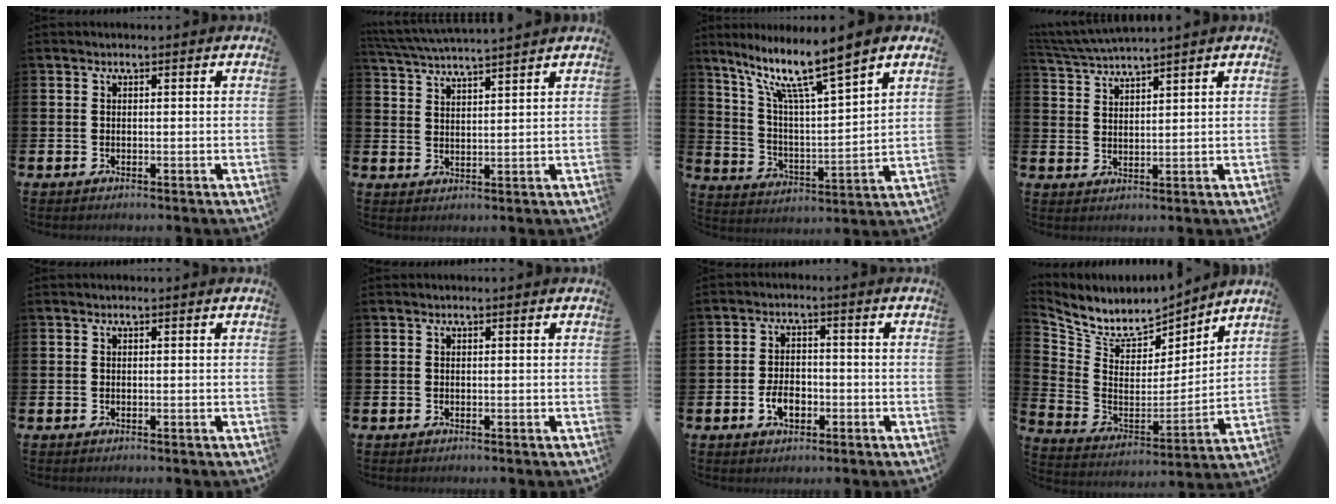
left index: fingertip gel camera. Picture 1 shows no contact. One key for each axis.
{"total": 4.3, "fx": 4.2, "fy": -0.5, "fz": 0.6, "tx": -0.027, "ty": -0.025, "tz": 0.074}
{"total": 10.1, "fx": 7.9, "fy": 1.3, "fz": 6.2, "tx": -0.151, "ty": -0.047, "tz": 0.127}
{"total": 3.8, "fx": 3.8, "fy": -0.6, "fz": 0.4, "tx": -0.019, "ty": -0.020, "tz": 0.066}
{"total": 0.0}
{"total": 0.0}
{"total": 3.7, "fx": -1.3, "fy": 2.4, "fz": 2.5, "tx": -0.033, "ty": -0.002, "tz": -0.028}
{"total": 7.2, "fx": 6.6, "fy": 2.7, "fz": 1.3, "tx": -0.068, "ty": -0.055, "tz": 0.115}